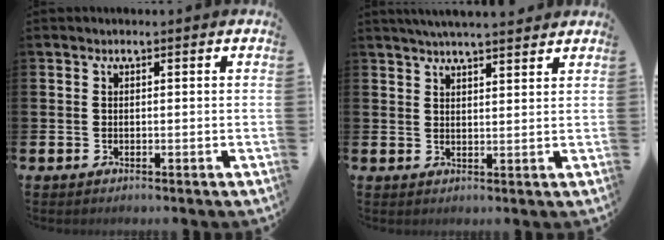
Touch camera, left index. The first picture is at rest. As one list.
[{"total": 4.3, "force": [4.1, 0.1, 1.1], "torque": [-0.025, -0.013, 0.074]}]